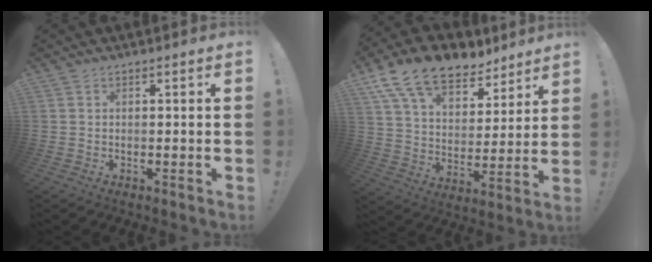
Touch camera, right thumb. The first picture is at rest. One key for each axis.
{"total": 16.6, "fx": 11.8, "fy": 8.8, "fz": 7.7, "tx": -0.133, "ty": -0.080, "tz": 0.217}